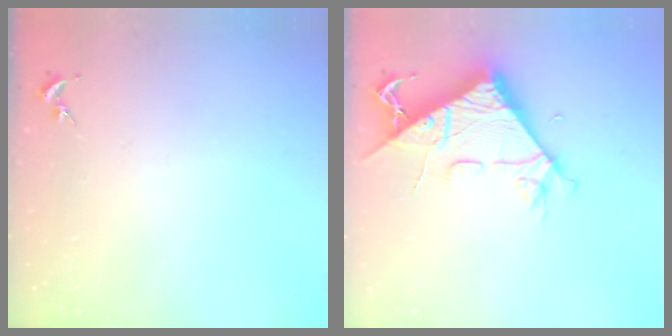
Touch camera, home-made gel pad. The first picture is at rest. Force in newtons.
{"total": 8.4, "press": 8.3, "slide": 0.8}